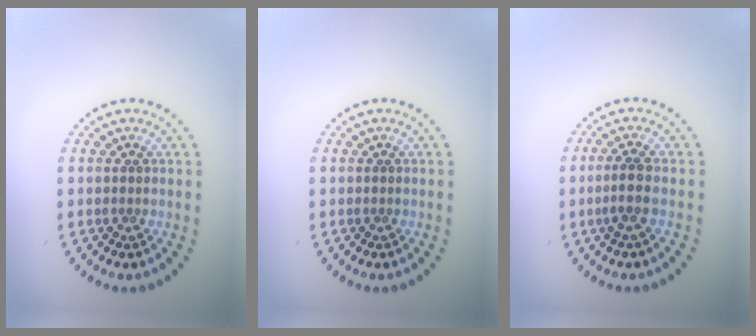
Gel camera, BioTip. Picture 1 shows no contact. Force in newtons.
{"total": 0.0}
{"total": 1.9, "press": 1.5, "slide": 1.2}